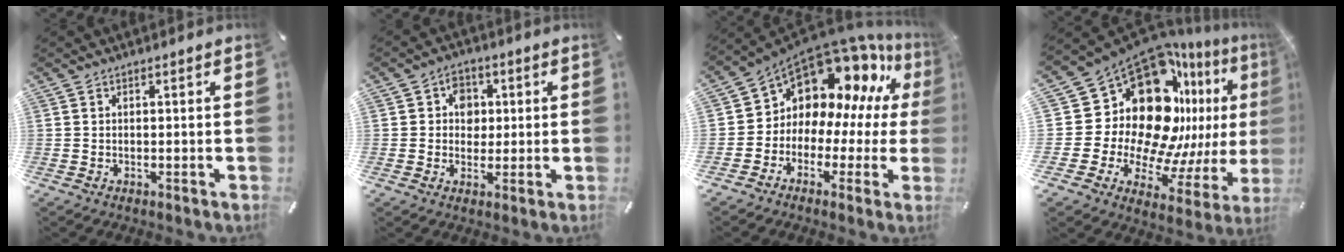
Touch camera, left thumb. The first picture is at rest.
{"total": 5.7, "force": [0.8, 5.2, 2.3], "torque": [-0.024, 0.002, 0.009]}
{"total": 13.4, "force": [9.5, 8.2, 4.6], "torque": [-0.083, -0.102, 0.172]}
{"total": 26.4, "force": [9.3, 17.9, 17.1], "torque": [-0.288, -0.129, 0.198]}